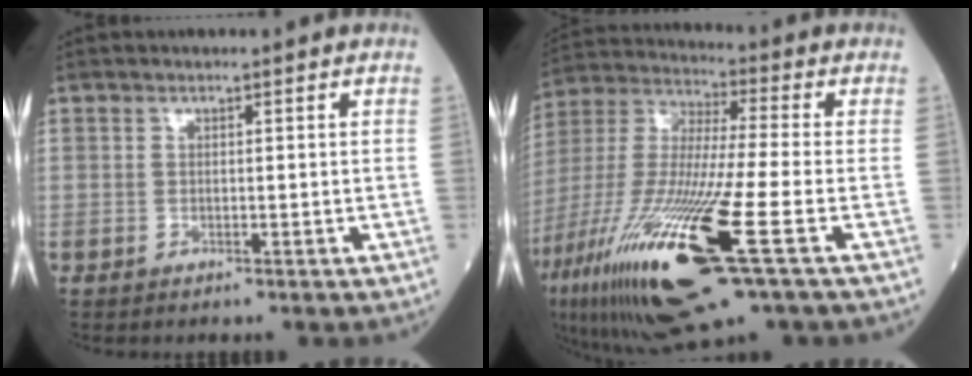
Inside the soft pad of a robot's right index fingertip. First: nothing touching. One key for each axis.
{"total": 25.6, "fx": -10.5, "fy": 3.1, "fz": 23.1, "tx": -0.509, "ty": -0.058, "tz": -0.190}